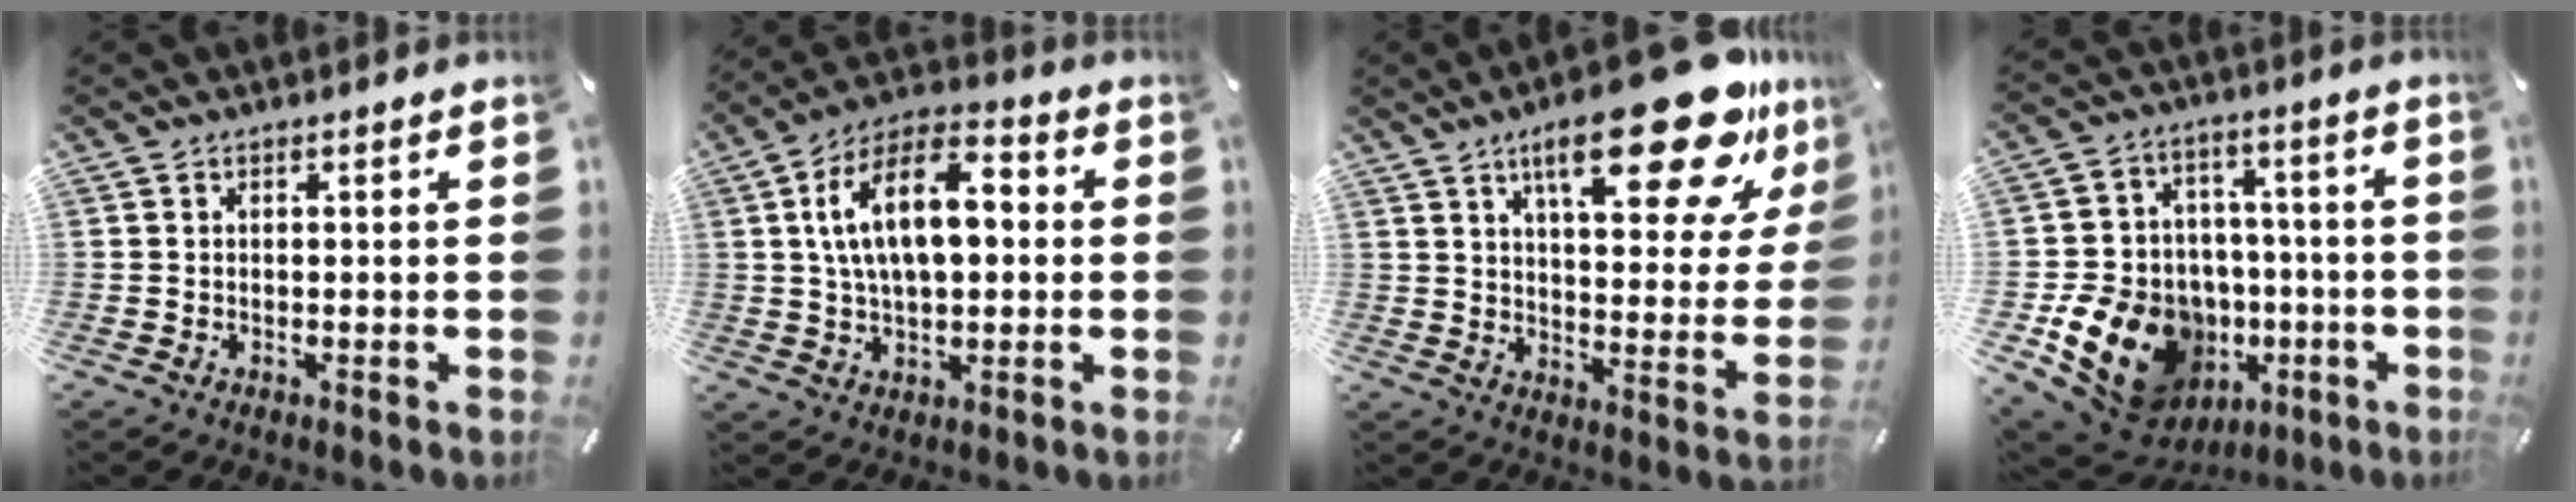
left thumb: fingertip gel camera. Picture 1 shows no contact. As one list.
[{"total": 15.7, "force": [2.8, 9.0, 12.5], "torque": [-0.233, 0.005, 0.047]}, {"total": 23.8, "force": [14.6, 8.1, 17.0], "torque": [-0.237, -0.084, 0.230]}, {"total": 18.3, "force": [-6.2, 15.0, 8.5], "torque": [-0.147, 0.028, -0.079]}]